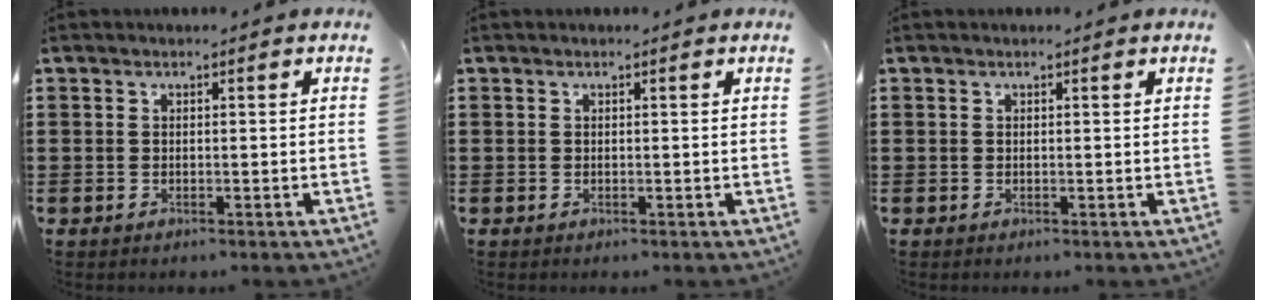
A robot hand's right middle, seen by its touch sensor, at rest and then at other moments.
{"total": 0.0}
{"total": 0.0}